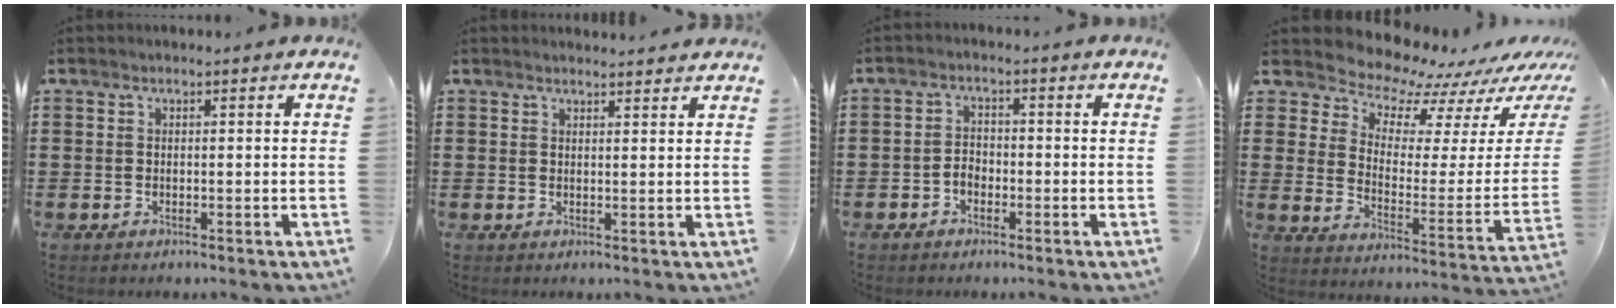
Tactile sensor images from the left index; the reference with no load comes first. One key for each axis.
{"total": 1.7, "fx": 1.7, "fy": 0.1, "fz": 0.2, "tx": -0.008, "ty": 0.000, "tz": 0.034}
{"total": 2.0, "fx": -1.2, "fy": 1.2, "fz": 1.1, "tx": -0.025, "ty": 0.005, "tz": -0.025}
{"total": 7.7, "fx": 7.4, "fy": 2.3, "fz": 0.5, "tx": -0.043, "ty": -0.075, "tz": 0.126}